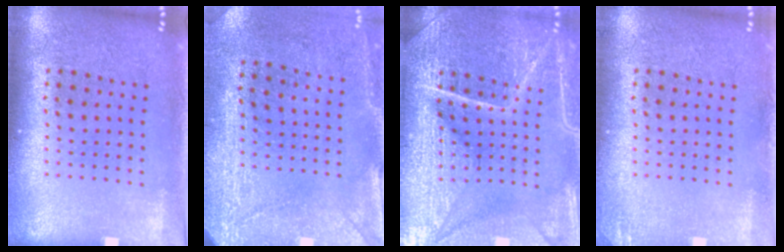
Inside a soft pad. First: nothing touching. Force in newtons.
{"total": 2.9, "press": 2.4, "slide": 1.6}
{"total": 7.0, "press": 6.9, "slide": 0.8}
{"total": 1.0, "press": 1.0, "slide": 0.1}